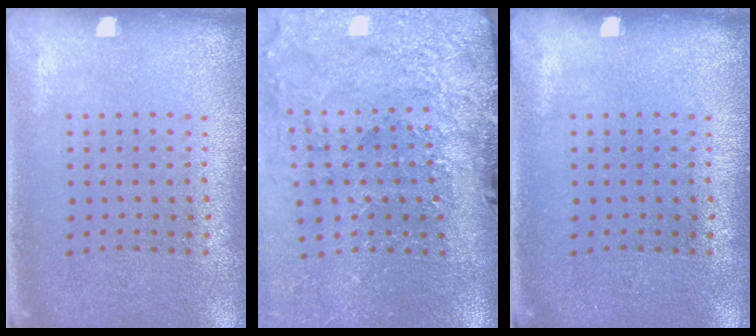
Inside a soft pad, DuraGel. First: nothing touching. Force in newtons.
{"total": 4.6, "press": 3.6, "slide": 2.9}
{"total": 0.0}